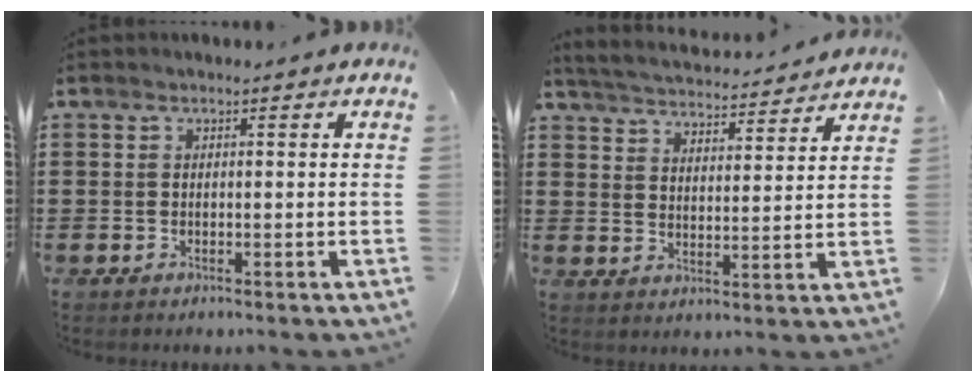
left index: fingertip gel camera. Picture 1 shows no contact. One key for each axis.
{"total": 4.1, "fx": 4.0, "fy": -0.3, "fz": 0.2, "tx": -0.027, "ty": -0.034, "tz": 0.065}